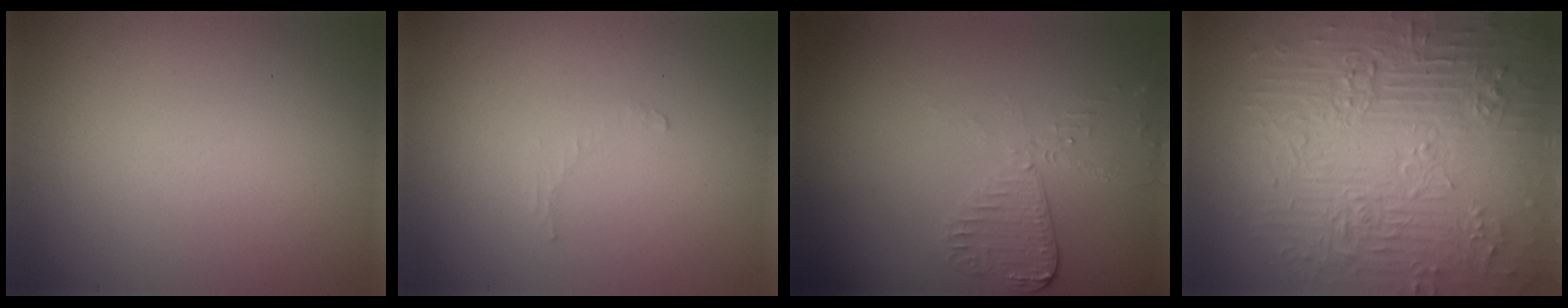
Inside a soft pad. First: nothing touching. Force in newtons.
{"total": 0.7, "press": 0.7, "slide": 0.1}
{"total": 2.7, "press": 2.4, "slide": 1.2}
{"total": 11.4, "press": 7.5, "slide": 8.5}